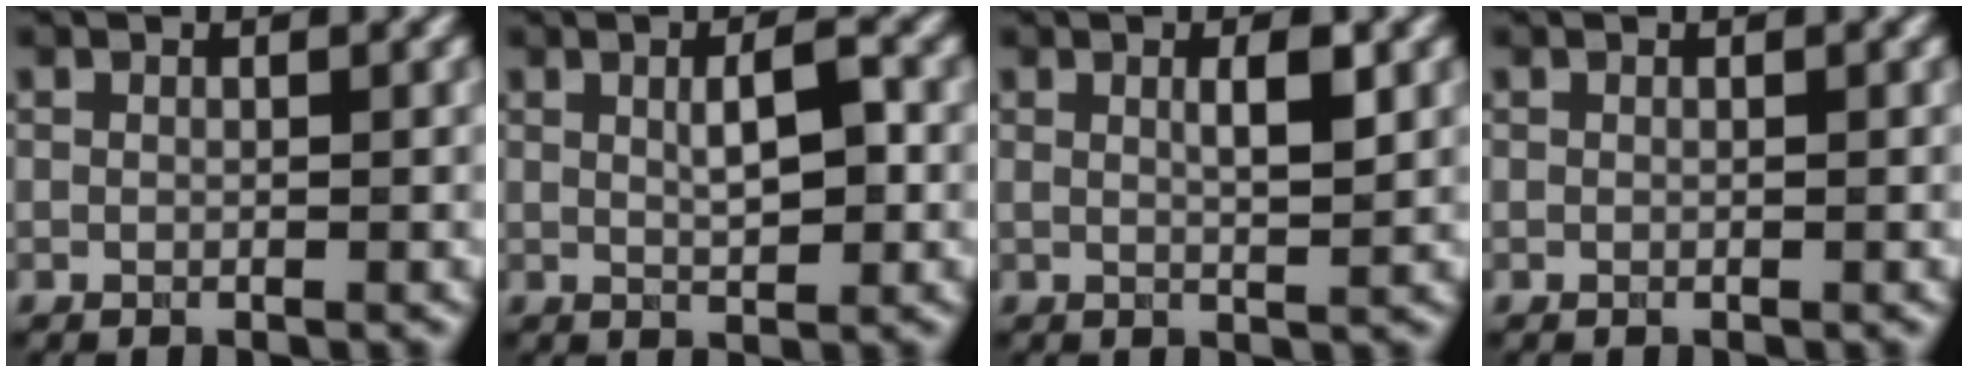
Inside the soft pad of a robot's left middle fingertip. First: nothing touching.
{"total": 2.9, "force": [0.5, 0.6, 2.8], "torque": [-0.050, 0.003, 0.008]}
{"total": 2.4, "force": [0.7, 0.4, 2.3], "torque": [-0.034, 0.002, 0.009]}
{"total": 0.0}